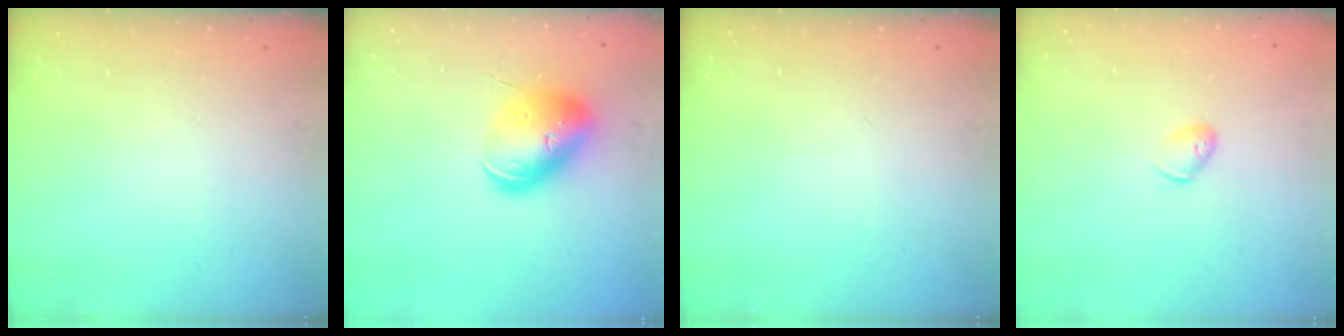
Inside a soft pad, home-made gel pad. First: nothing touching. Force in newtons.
{"total": 16.6, "press": 16.4, "slide": 2.9}
{"total": 0.0}
{"total": 5.5, "press": 5.4, "slide": 1.1}